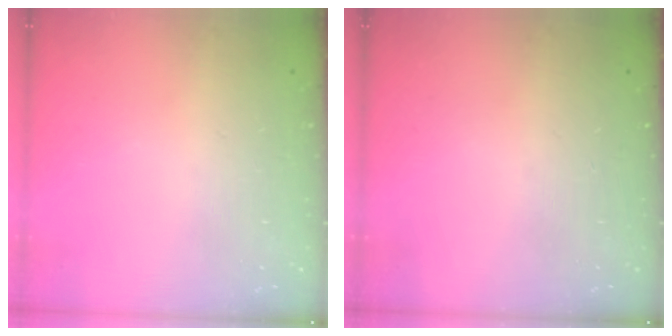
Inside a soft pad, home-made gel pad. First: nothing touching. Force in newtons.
{"total": 0.0}